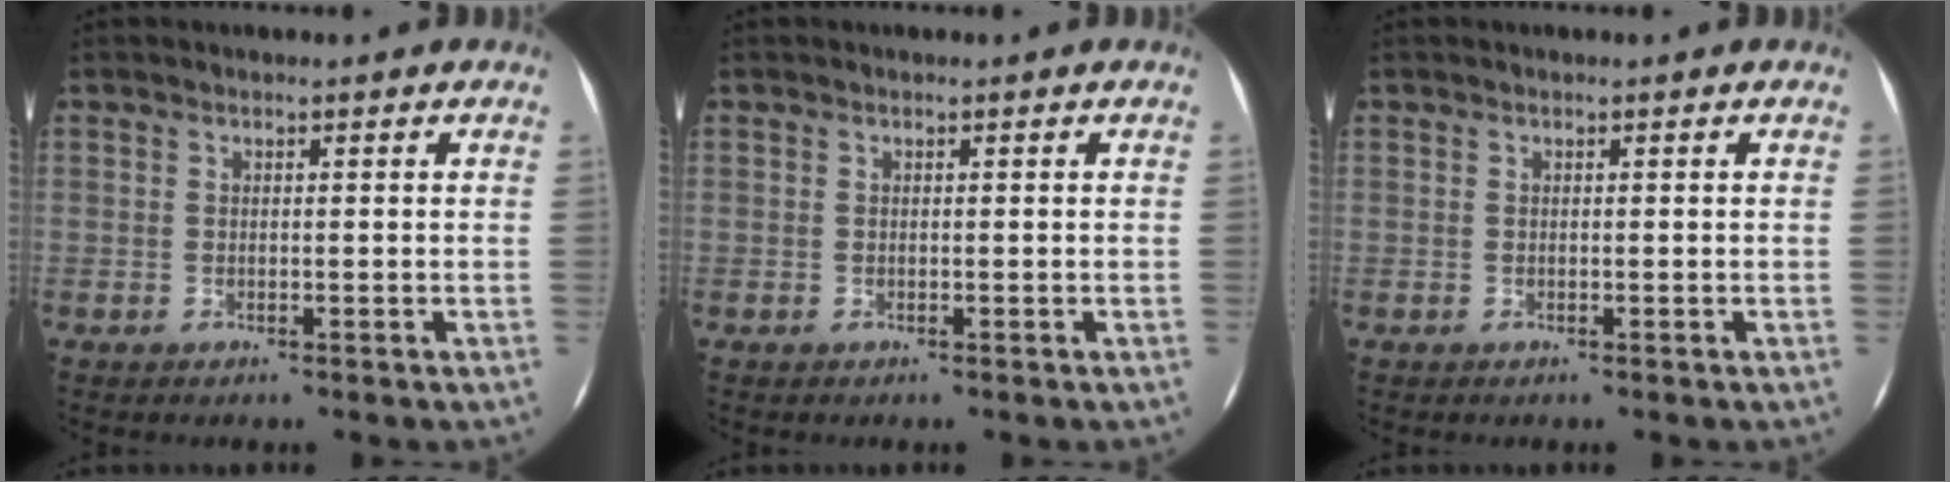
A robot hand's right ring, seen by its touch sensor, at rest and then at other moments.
{"total": 0.0}
{"total": 0.0}